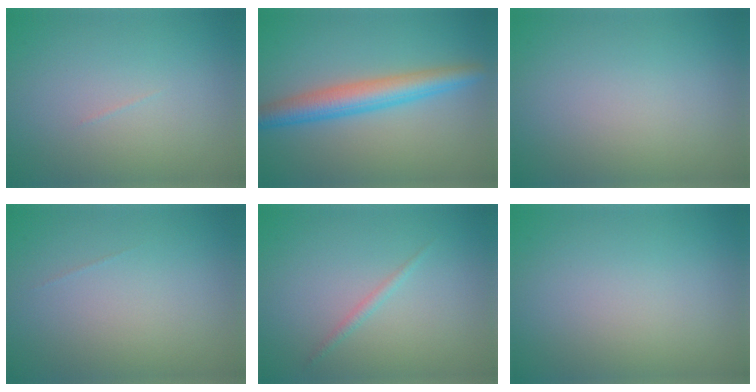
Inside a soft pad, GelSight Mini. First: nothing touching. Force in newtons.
{"total": 4.7, "press": 4.7, "slide": 0.2}
{"total": 0.0}
{"total": 0.0}
{"total": 0.8, "press": 0.8, "slide": 0.1}
{"total": 0.0}